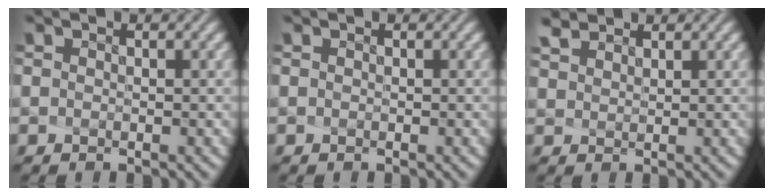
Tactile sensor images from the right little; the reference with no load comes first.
{"total": 0.0}
{"total": 1.4, "force": [1.4, 0.0, -0.1], "torque": [-0.010, 0.001, 0.038]}